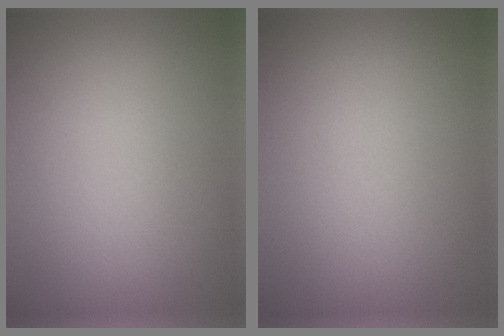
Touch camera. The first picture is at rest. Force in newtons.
{"total": 0.0}